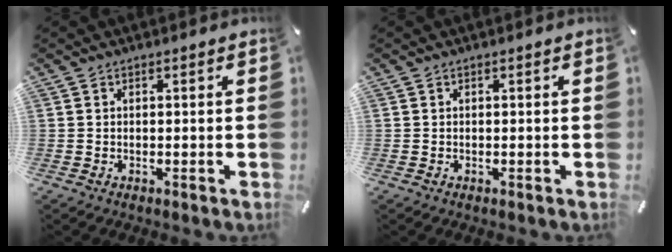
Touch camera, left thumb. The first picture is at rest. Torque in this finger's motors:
{"motor_torque": [0.00, 0.00, 0.00, 0.00, 0.00]}